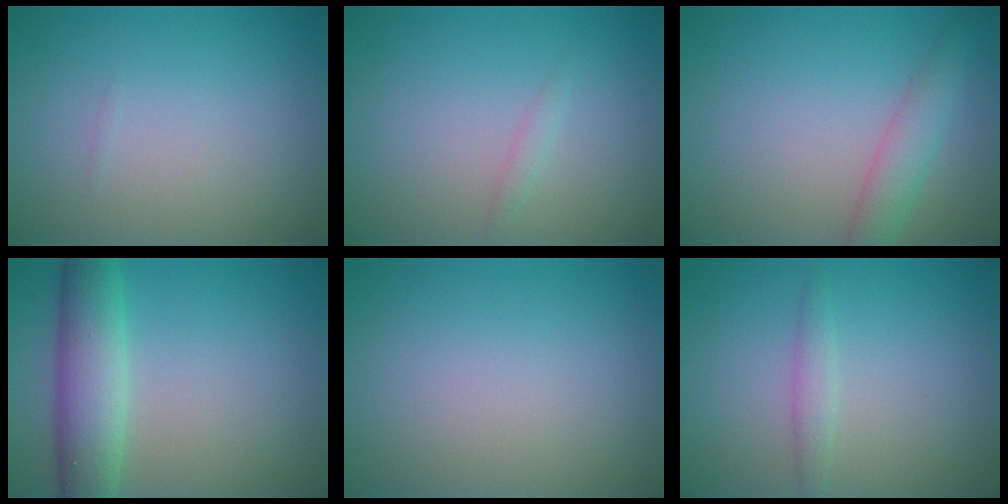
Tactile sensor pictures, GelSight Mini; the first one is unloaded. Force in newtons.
{"total": 0.7, "press": 0.7, "slide": 0.1}
{"total": 2.2, "press": 2.2, "slide": 0.1}
{"total": 4.7, "press": 4.7, "slide": 0.3}
{"total": 0.0}
{"total": 1.4, "press": 1.4, "slide": 0.0}